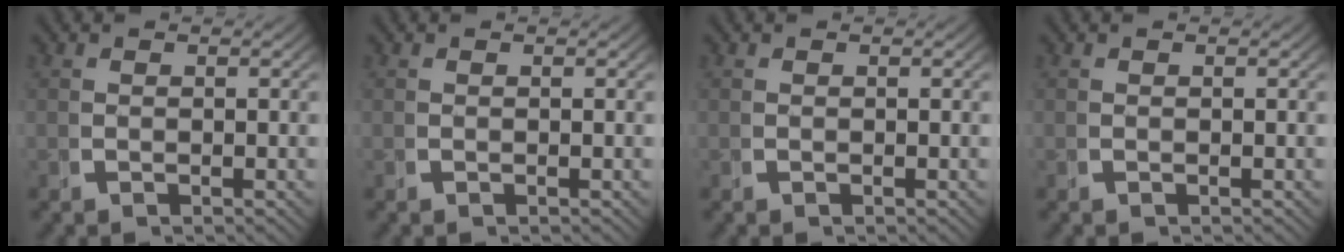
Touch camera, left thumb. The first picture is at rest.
{"total": 0.0}
{"total": 0.0}
{"total": 0.0}